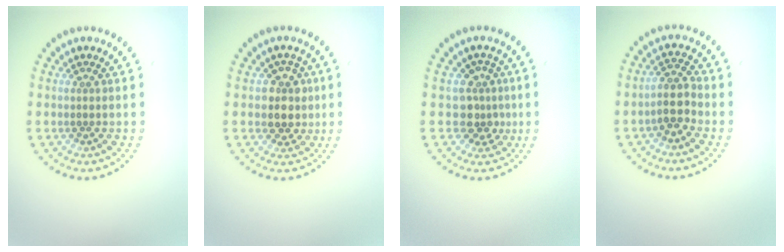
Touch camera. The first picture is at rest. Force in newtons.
{"total": 3.0, "press": 2.7, "slide": 1.3}
{"total": 2.7, "press": 2.2, "slide": 1.7}
{"total": 2.8, "press": 2.4, "slide": 1.4}